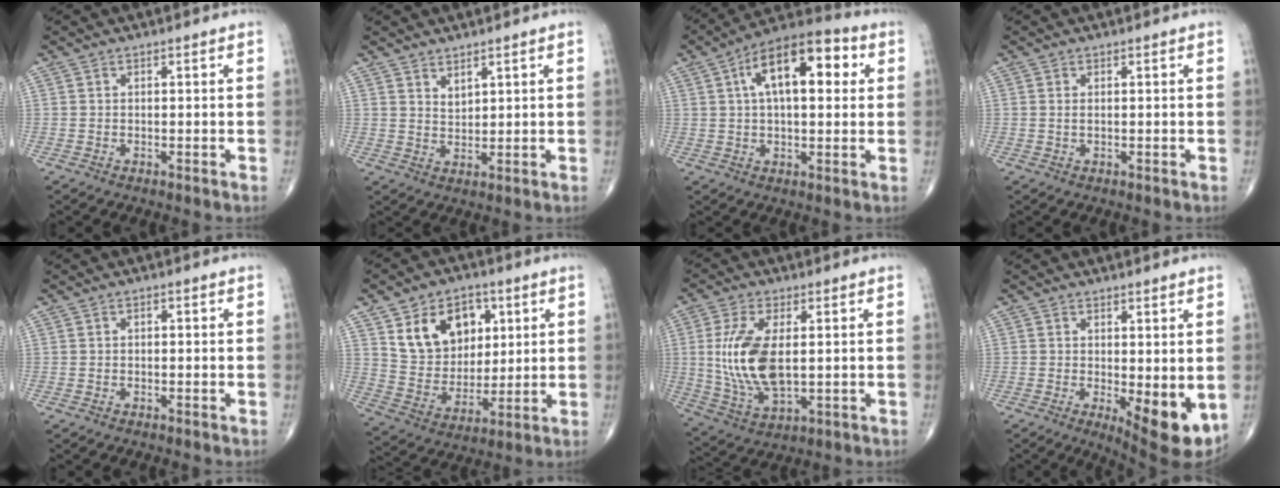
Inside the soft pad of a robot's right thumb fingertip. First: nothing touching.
{"total": 2.5, "force": [2.0, 1.1, 1.1], "torque": [-0.013, -0.020, 0.041]}
{"total": 15.9, "force": [4.3, 7.5, 13.3], "torque": [-0.191, 0.026, 0.060]}
{"total": 0.6, "force": [0.2, 0.2, 0.5], "torque": [-0.014, 0.000, 0.005]}
{"total": 0.6, "force": [0.1, 0.3, 0.4], "torque": [-0.006, 0.001, 0.000]}
{"total": 14.9, "force": [5.8, 10.9, 8.4], "torque": [-0.095, -0.024, 0.113]}
{"total": 13.4, "force": [1.1, 6.3, 11.8], "torque": [-0.246, -0.013, 0.033]}
{"total": 9.0, "force": [-1.2, 3.2, 8.3], "torque": [-0.106, -0.023, -0.006]}